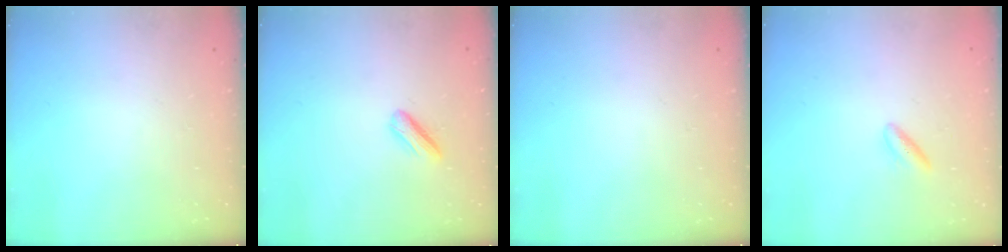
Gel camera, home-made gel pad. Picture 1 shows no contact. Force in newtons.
{"total": 3.8, "press": 3.8, "slide": 0.4}
{"total": 0.0}
{"total": 2.9, "press": 2.6, "slide": 1.4}